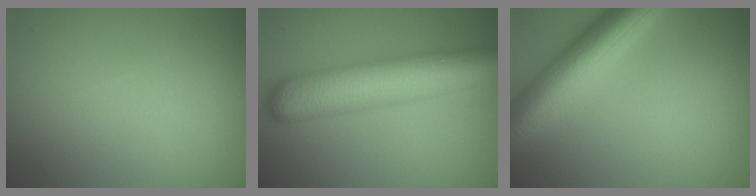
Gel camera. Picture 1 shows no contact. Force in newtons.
{"total": 9.6, "press": 9.6, "slide": 0.3}
{"total": 7.5, "press": 7.4, "slide": 0.2}